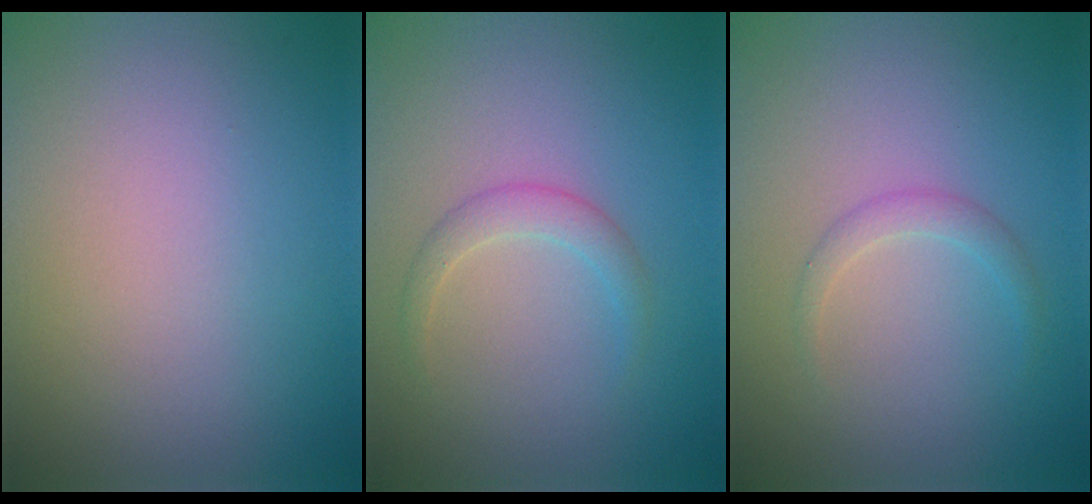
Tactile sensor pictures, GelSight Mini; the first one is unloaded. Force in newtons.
{"total": 1.7, "press": 1.7, "slide": 0.1}
{"total": 1.2, "press": 1.2, "slide": 0.0}